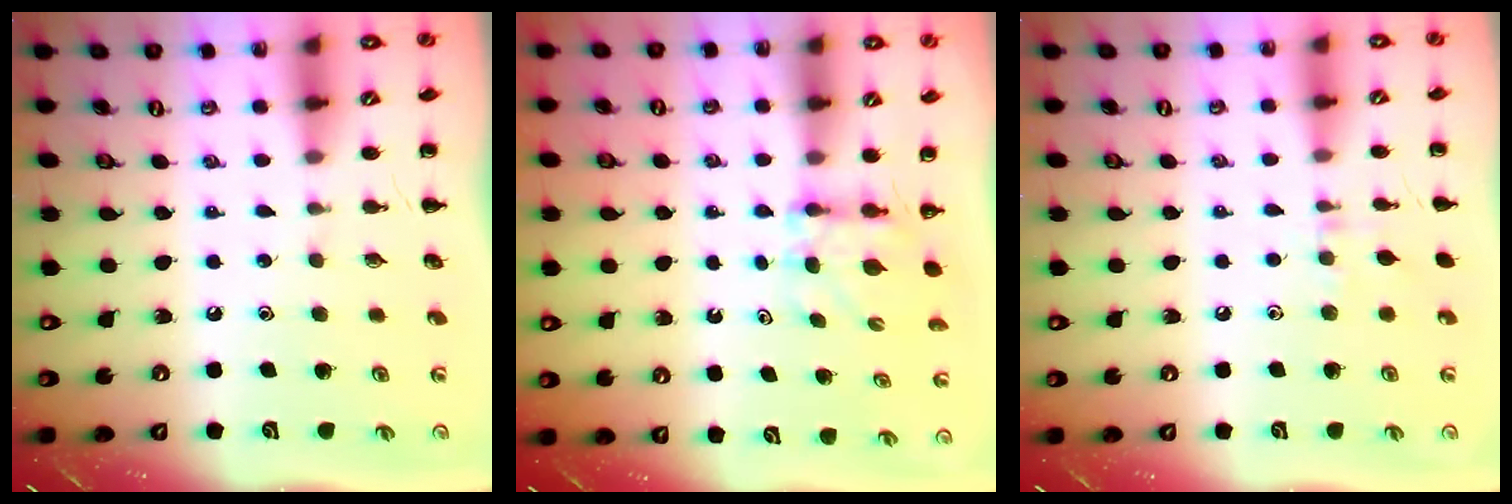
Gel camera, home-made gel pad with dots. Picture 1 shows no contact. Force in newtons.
{"total": 4.1, "press": 4.1, "slide": 0.5}
{"total": 6.0, "press": 5.7, "slide": 1.9}